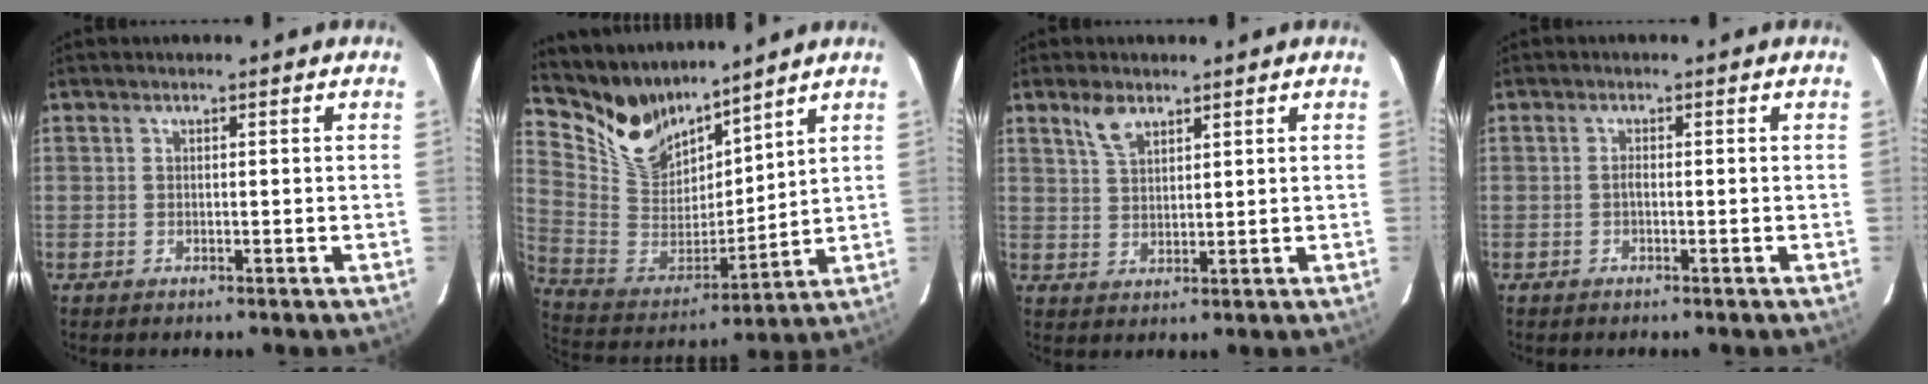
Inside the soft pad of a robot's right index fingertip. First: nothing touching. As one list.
[{"total": 14.0, "force": [11.8, 6.3, 4.1], "torque": [-0.106, -0.004, 0.245]}, {"total": 4.2, "force": [2.9, 2.0, 2.4], "torque": [-0.044, 0.005, 0.059]}, {"total": 0.7, "force": [-0.3, 0.3, 0.6], "torque": [-0.012, 0.004, -0.007]}]